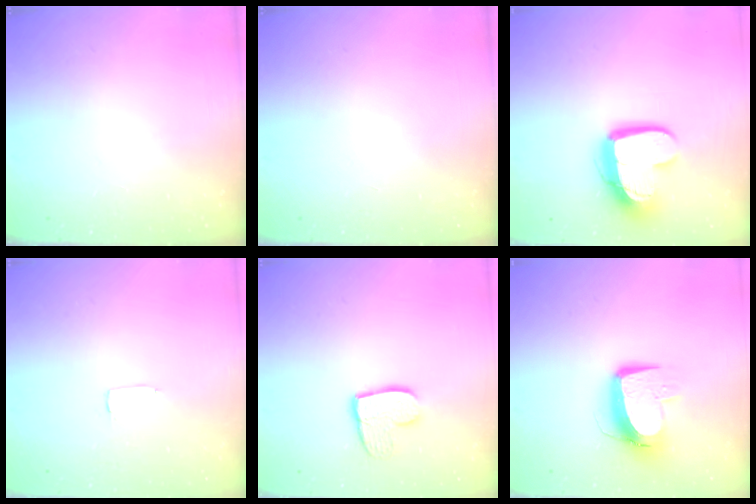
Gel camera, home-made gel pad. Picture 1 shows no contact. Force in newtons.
{"total": 0.0}
{"total": 14.6, "press": 14.6, "slide": 1.1}
{"total": 1.7, "press": 1.7, "slide": 0.1}
{"total": 8.9, "press": 8.9, "slide": 0.4}
{"total": 11.7, "press": 11.6, "slide": 1.2}